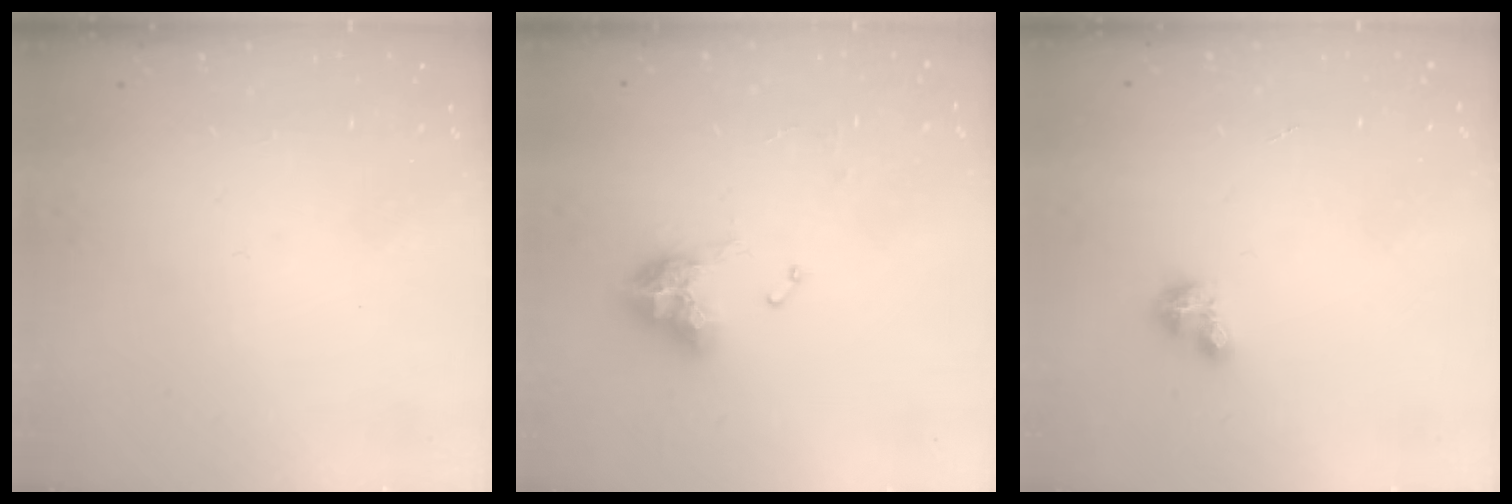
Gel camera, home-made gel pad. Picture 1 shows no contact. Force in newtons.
{"total": 9.9, "press": 9.9, "slide": 1.0}
{"total": 3.7, "press": 3.7, "slide": 0.4}